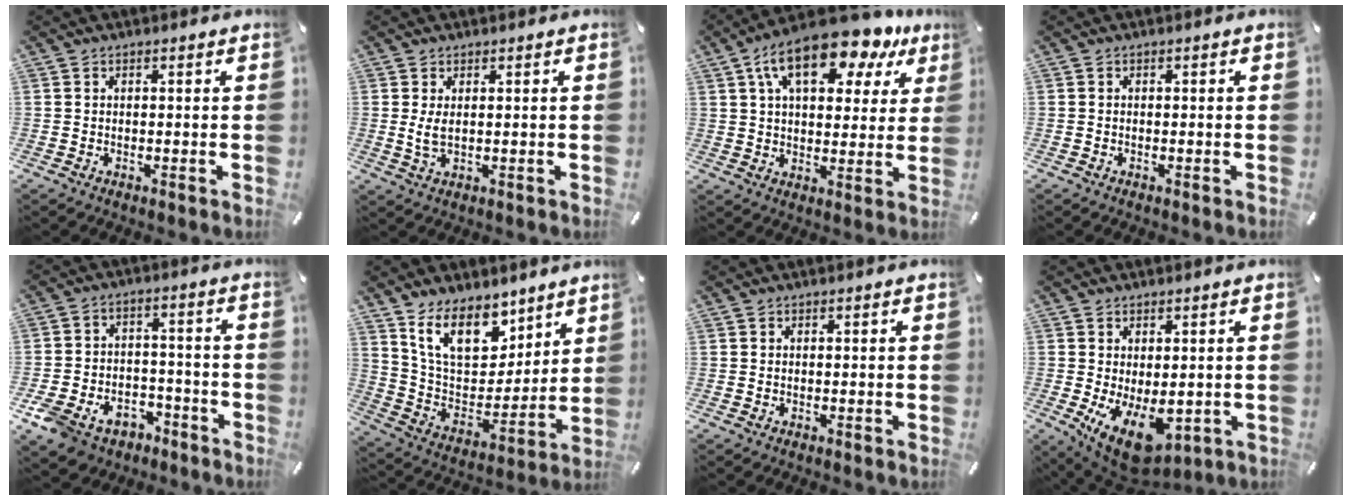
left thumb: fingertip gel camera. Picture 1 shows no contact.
{"total": 3.4, "force": [0.7, 1.5, 3.0], "torque": [-0.065, -0.005, 0.007]}
{"total": 16.4, "force": [9.8, 7.6, 10.7], "torque": [-0.181, -0.040, 0.166]}
{"total": 0.0}
{"total": 8.9, "force": [-5.3, 6.3, 3.3], "torque": [-0.067, 0.040, -0.096]}
{"total": 16.3, "force": [11.1, 9.1, 7.8], "torque": [-0.147, -0.064, 0.208]}
{"total": 0.0}
{"total": 10.1, "force": [-2.3, 5.7, 8.0], "torque": [-0.130, -0.001, -0.032]}